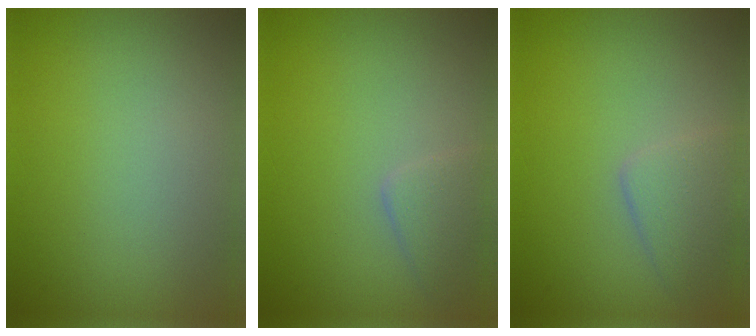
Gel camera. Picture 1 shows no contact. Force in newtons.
{"total": 1.9, "press": 1.9, "slide": 0.0}
{"total": 2.4, "press": 2.4, "slide": 0.0}